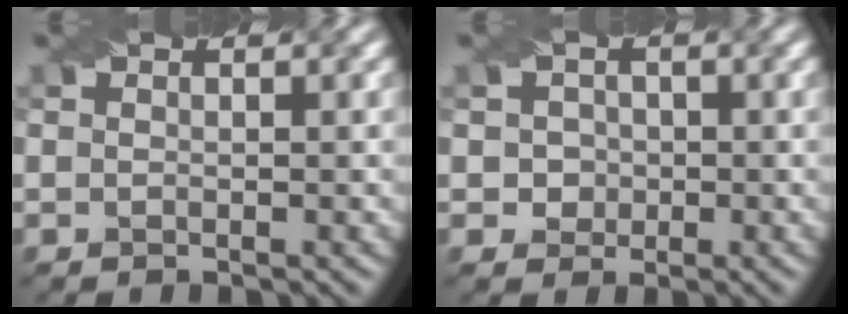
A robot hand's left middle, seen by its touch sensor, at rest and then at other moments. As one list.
[{"total": 1.9, "force": [0.2, 1.8, 0.6], "torque": [0.000, 0.004, 0.013]}]